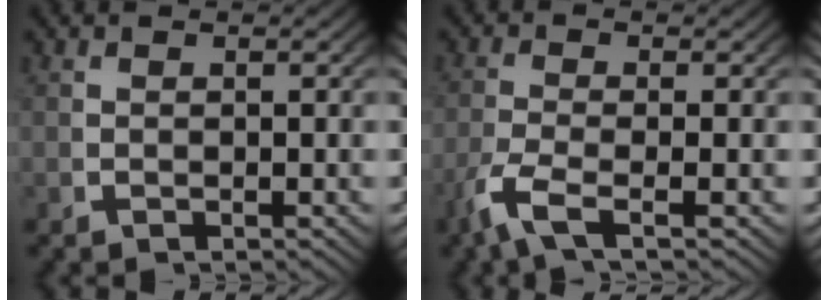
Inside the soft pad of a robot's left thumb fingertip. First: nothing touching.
{"total": 3.7, "force": [-1.7, 1.1, 3.1], "torque": [-0.087, -0.014, -0.028]}